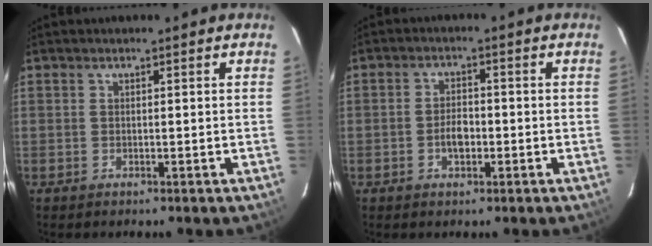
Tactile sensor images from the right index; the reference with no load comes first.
{"total": 3.7, "force": [-1.3, 2.2, 2.7], "torque": [-0.050, 0.005, -0.019]}